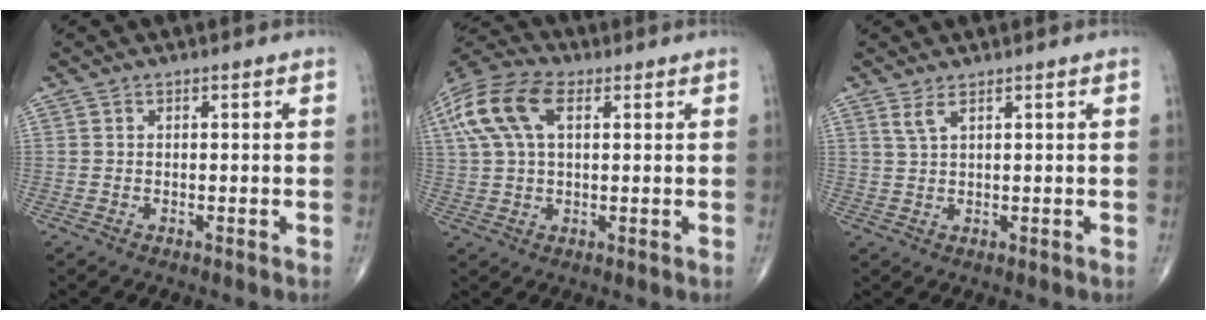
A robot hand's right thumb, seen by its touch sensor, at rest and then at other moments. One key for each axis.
{"total": 13.5, "fx": 4.3, "fy": 7.2, "fz": 10.5, "tx": -0.229, "ty": 0.025, "tz": 0.078}
{"total": 2.1, "fx": 1.4, "fy": 0.4, "fz": 1.5, "tx": -0.039, "ty": -0.003, "tz": 0.035}